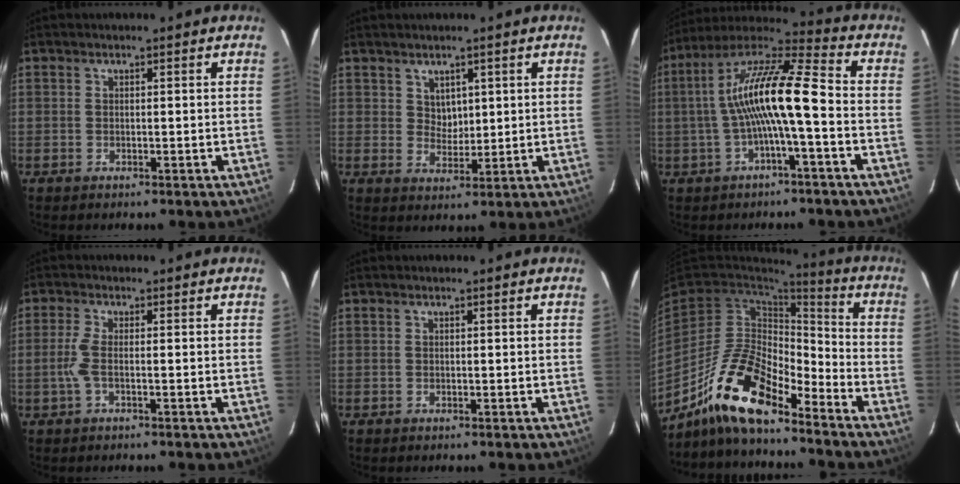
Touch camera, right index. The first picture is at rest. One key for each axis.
{"total": 3.3, "fx": 1.7, "fy": 2.6, "fz": 1.1, "tx": -0.012, "ty": 0.001, "tz": 0.036}
{"total": 14.0, "fx": -1.7, "fy": 1.9, "fz": 13.8, "tx": -0.259, "ty": 0.022, "tz": -0.035}
{"total": 3.0, "fx": -0.8, "fy": 0.4, "fz": 2.8, "tx": -0.070, "ty": 0.000, "tz": -0.015}
{"total": 0.0}
{"total": 16.2, "fx": -11.7, "fy": 4.8, "fz": 10.1, "tx": -0.204, "ty": -0.005, "tz": -0.227}